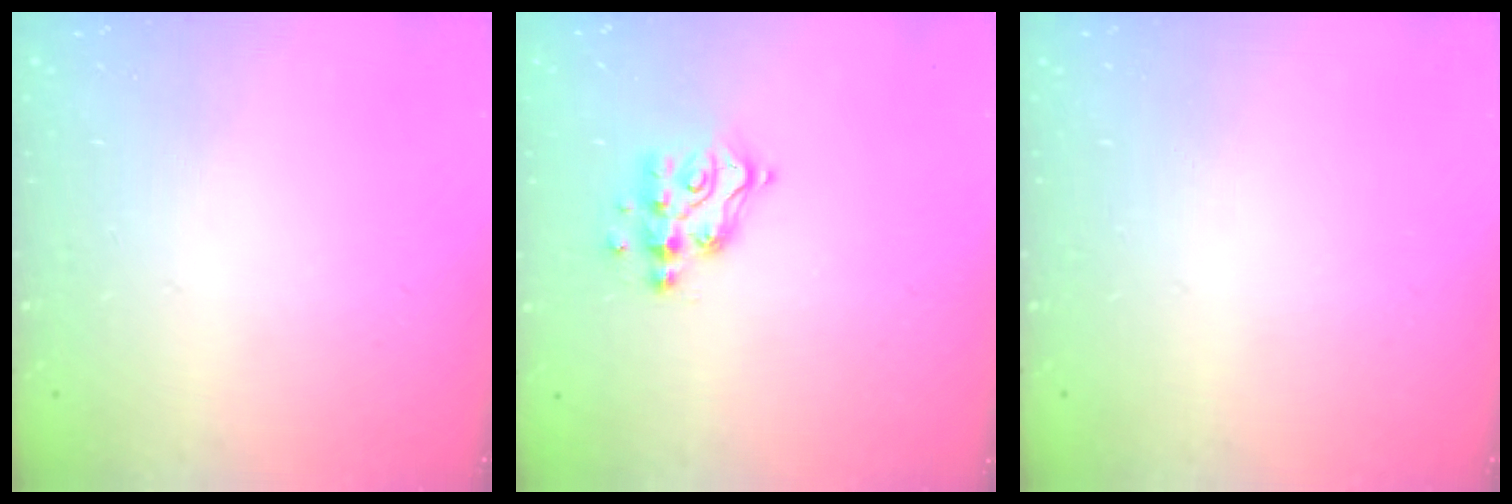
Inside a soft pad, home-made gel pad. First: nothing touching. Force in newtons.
{"total": 9.6, "press": 9.6, "slide": 0.7}
{"total": 0.0}